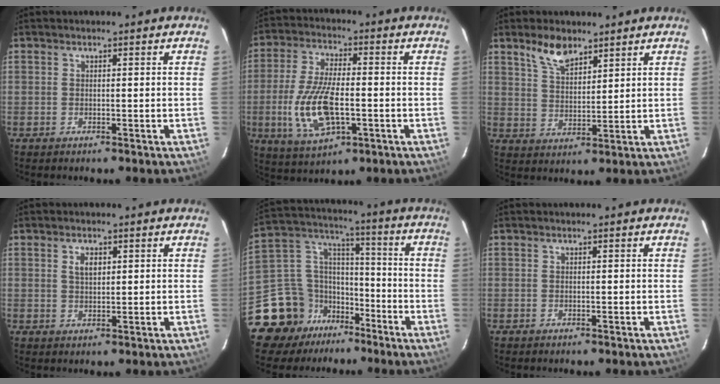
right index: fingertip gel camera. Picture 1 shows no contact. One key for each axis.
{"total": 13.4, "fx": -3.0, "fy": 5.6, "fz": 11.8, "tx": -0.247, "ty": -0.008, "tz": -0.050}
{"total": 6.6, "fx": 4.8, "fy": 2.8, "fz": 3.4, "tx": -0.059, "ty": 0.004, "tz": 0.094}
{"total": 2.7, "fx": 1.0, "fy": 1.5, "fz": 2.0, "tx": -0.033, "ty": 0.004, "tz": 0.019}
{"total": 15.1, "fx": -10.9, "fy": 9.9, "fz": 3.6, "tx": -0.105, "ty": 0.060, "tz": -0.183}
{"total": 0.0}